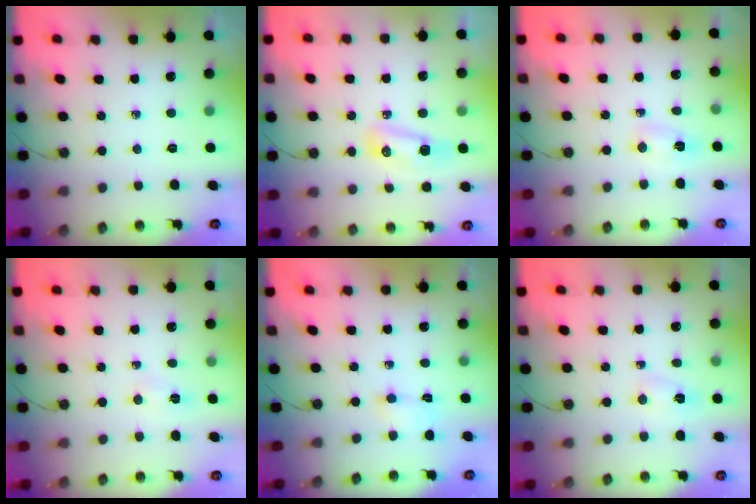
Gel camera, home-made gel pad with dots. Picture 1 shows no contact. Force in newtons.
{"total": 7.8, "press": 7.7, "slide": 1.5}
{"total": 2.9, "press": 1.6, "slide": 2.4}
{"total": 2.3, "press": 2.3, "slide": 0.3}
{"total": 3.2, "press": 3.1, "slide": 1.0}
{"total": 2.5, "press": 2.4, "slide": 0.5}